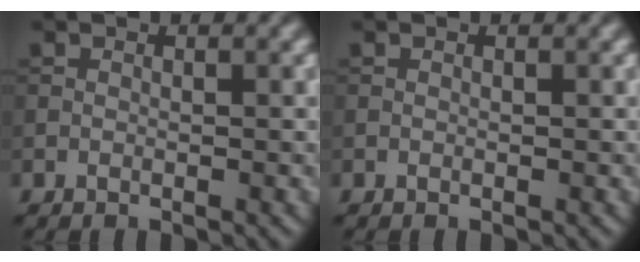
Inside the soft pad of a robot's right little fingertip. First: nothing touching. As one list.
[{"total": 0.0}]